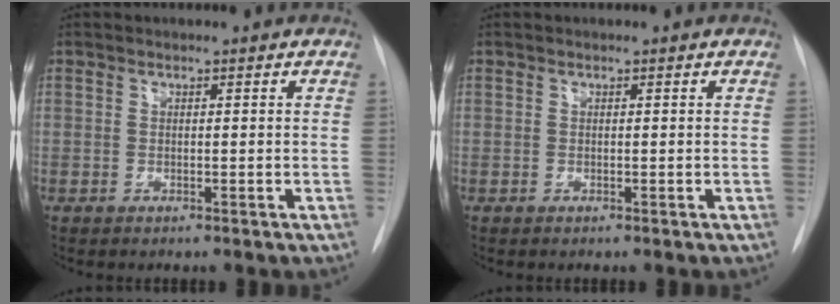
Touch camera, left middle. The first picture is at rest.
{"total": 0.0}